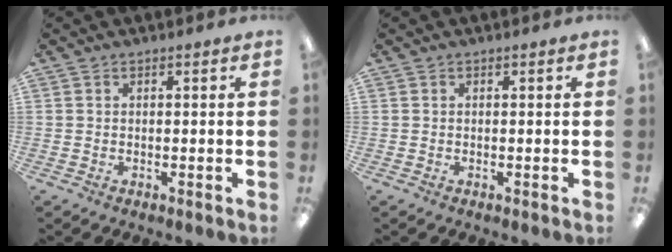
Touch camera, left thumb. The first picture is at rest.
{"total": 0.0}